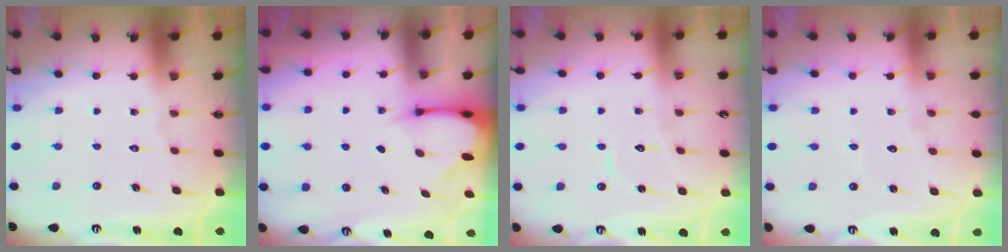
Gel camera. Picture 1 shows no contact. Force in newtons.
{"total": 2.6, "press": 2.6, "slide": 0.3}
{"total": 6.1, "press": 6.1, "slide": 0.6}
{"total": 2.6, "press": 2.6, "slide": 0.2}